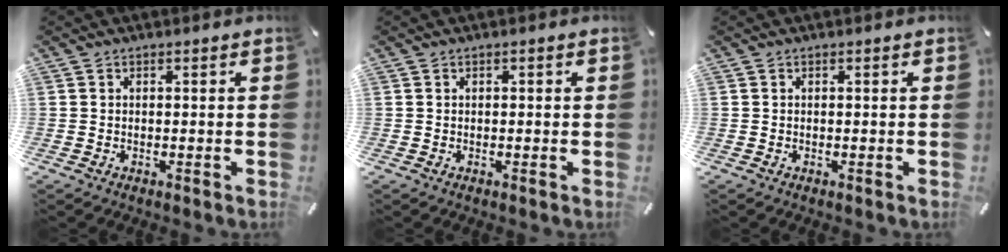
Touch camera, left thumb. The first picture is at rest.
{"total": 0.0}
{"total": 0.0}